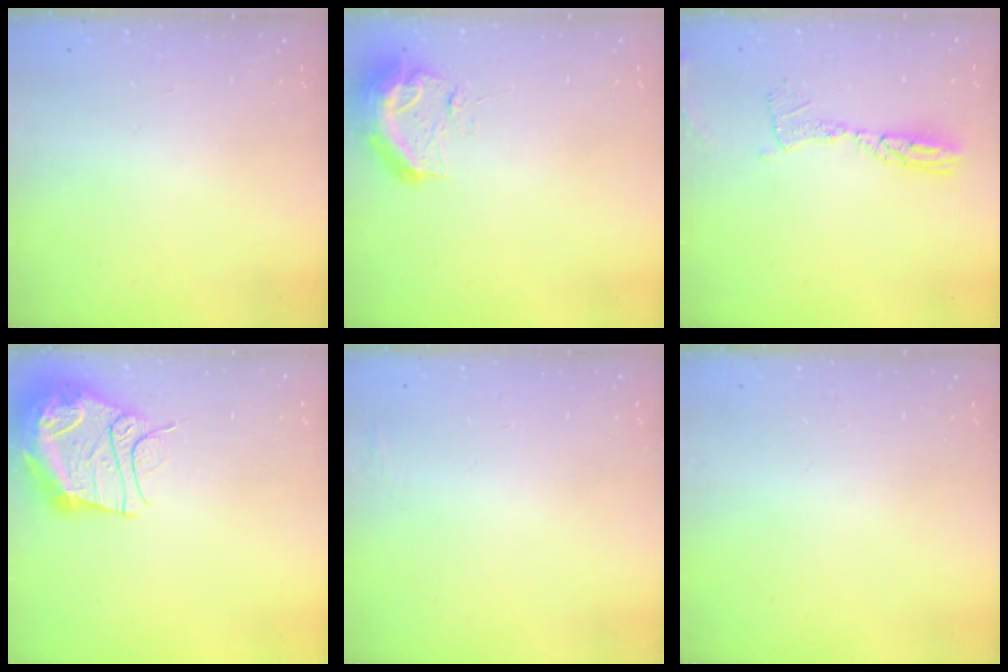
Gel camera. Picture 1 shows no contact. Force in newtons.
{"total": 14.4, "press": 11.8, "slide": 8.4}
{"total": 9.7, "press": 9.6, "slide": 0.9}
{"total": 17.5, "press": 17.4, "slide": 1.9}
{"total": 9.7, "press": 4.2, "slide": 8.8}
{"total": 0.0}